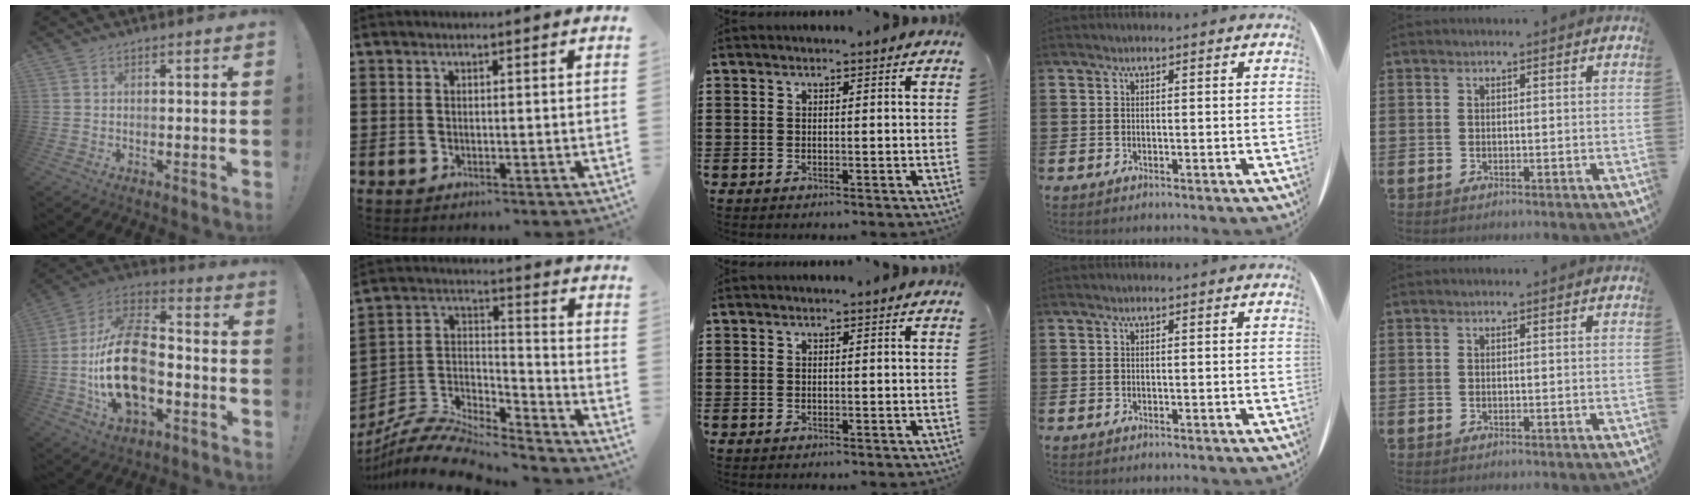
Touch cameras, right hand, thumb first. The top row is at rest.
{"thumb": {"total": 23.1, "force": [-4.4, 13.9, 17.9], "torque": [-0.326, 0.029, -0.067]}, "index": {"total": 9.1, "force": [-8.6, 1.8, 2.6], "torque": [-0.050, 0.016, -0.171]}}